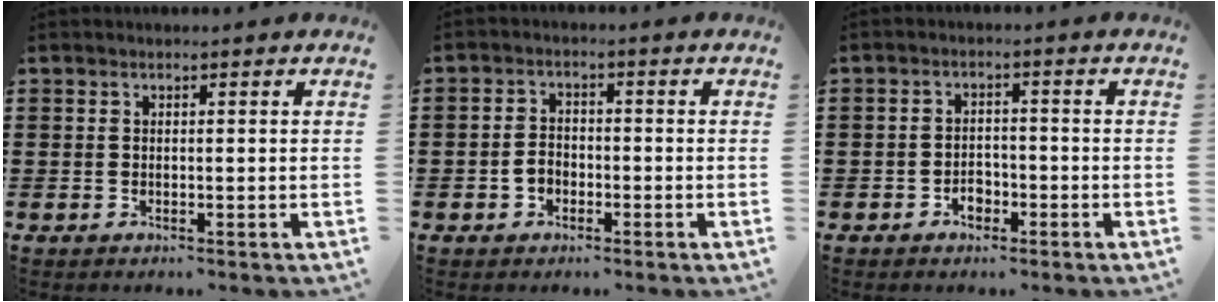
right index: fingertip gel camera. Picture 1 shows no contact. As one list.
[{"total": 2.5, "force": [-1.1, 1.9, 1.2], "torque": [-0.028, 0.004, -0.024]}, {"total": 2.5, "force": [-1.5, 1.6, 1.1], "torque": [-0.025, 0.003, -0.031]}]